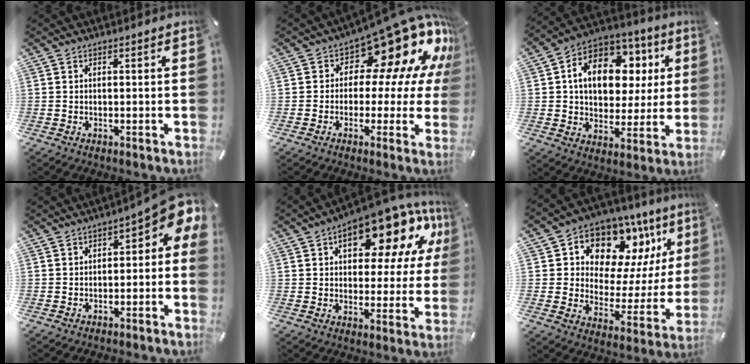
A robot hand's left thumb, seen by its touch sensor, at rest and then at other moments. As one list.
[{"total": 16.6, "force": [9.9, 8.3, 10.4], "torque": [-0.144, -0.083, 0.166]}, {"total": 15.5, "force": [4.2, 11.3, 9.8], "torque": [-0.168, -0.009, 0.080]}, {"total": 6.9, "force": [1.9, 3.4, 5.7], "torque": [-0.071, -0.024, 0.026]}, {"total": 18.5, "force": [10.3, 8.9, 12.6], "torque": [-0.171, -0.060, 0.167]}, {"total": 11.9, "force": [8.3, 7.7, 3.6], "torque": [-0.053, -0.088, 0.150]}]